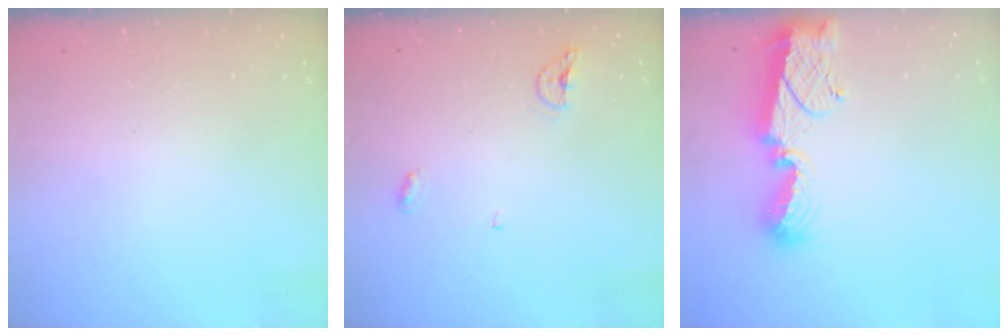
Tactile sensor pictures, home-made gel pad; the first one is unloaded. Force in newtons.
{"total": 4.8, "press": 4.7, "slide": 1.1}
{"total": 12.3, "press": 12.3, "slide": 0.8}